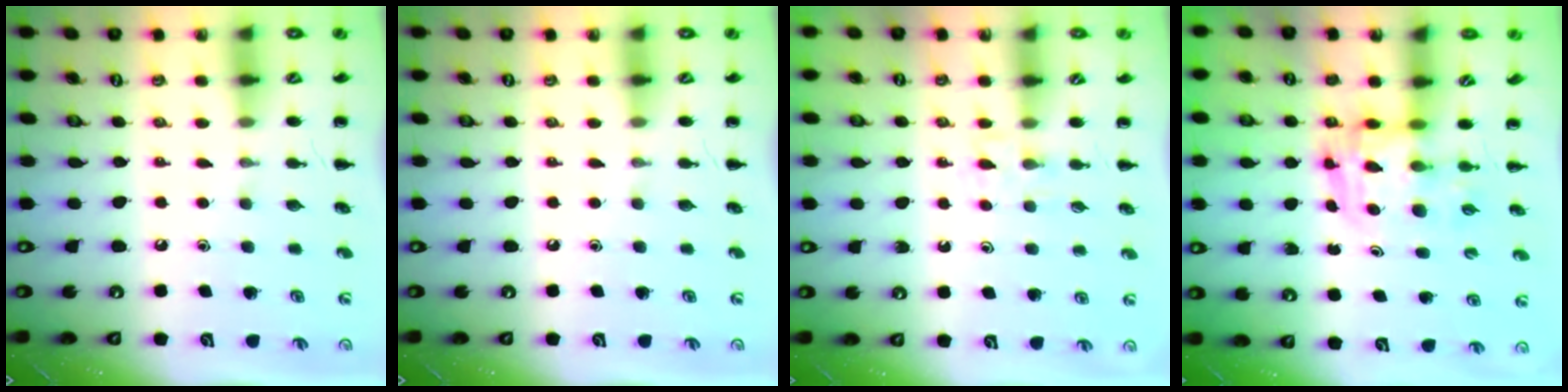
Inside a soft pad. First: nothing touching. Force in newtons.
{"total": 0.0}
{"total": 3.2, "press": 3.0, "slide": 1.1}
{"total": 3.6, "press": 3.5, "slide": 0.6}